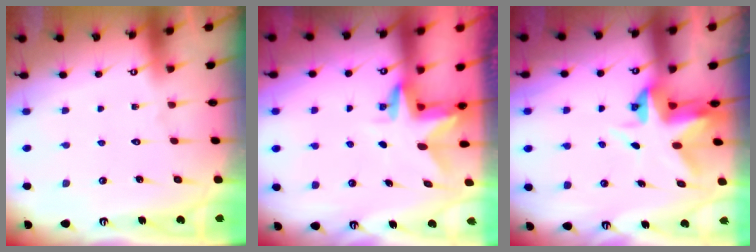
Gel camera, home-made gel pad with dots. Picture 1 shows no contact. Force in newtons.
{"total": 2.8, "press": 2.8, "slide": 0.2}
{"total": 4.6, "press": 4.6, "slide": 0.2}